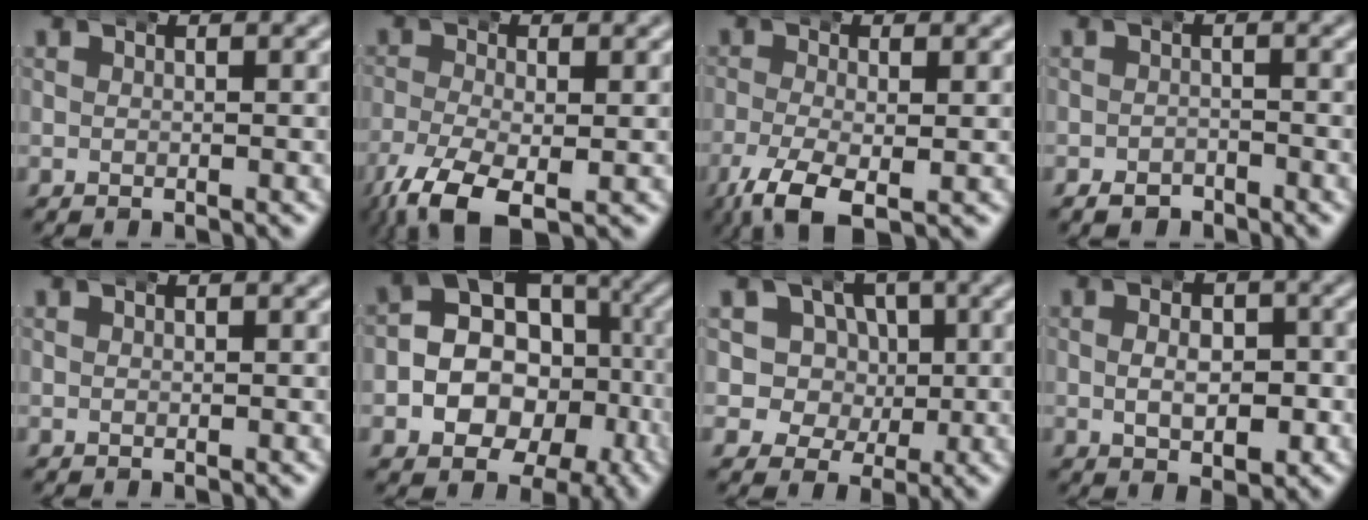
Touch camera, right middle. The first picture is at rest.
{"total": 6.9, "force": [-4.5, 3.0, 4.3], "torque": [-0.097, -0.030, -0.058]}
{"total": 5.9, "force": [-3.6, 2.2, 4.0], "torque": [-0.088, -0.027, -0.047]}
{"total": 2.0, "force": [-1.8, 0.9, -0.1], "torque": [0.000, -0.010, -0.028]}
{"total": 0.0}
{"total": 12.5, "force": [-1.5, 10.6, 6.4], "torque": [-0.127, -0.045, -0.019]}
{"total": 8.7, "force": [0.6, 8.2, 3.1], "torque": [-0.078, -0.030, 0.004]}
{"total": 5.0, "force": [-0.9, 3.1, 3.8], "torque": [-0.038, -0.004, -0.017]}